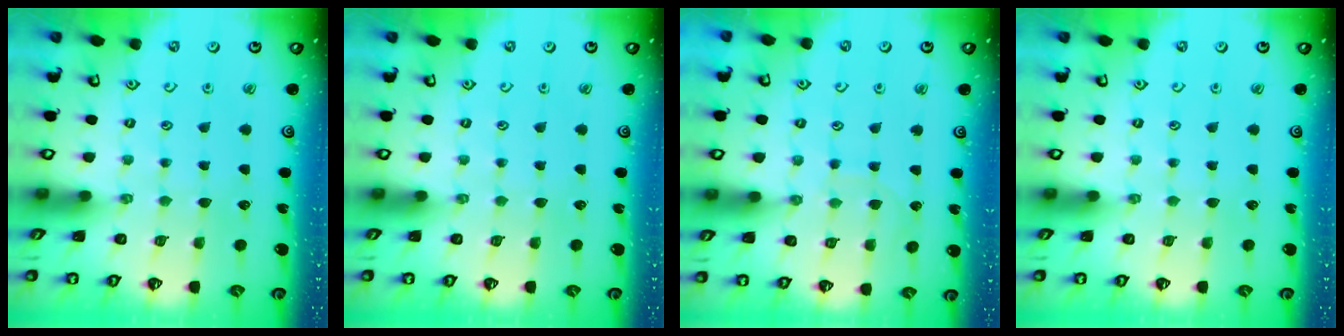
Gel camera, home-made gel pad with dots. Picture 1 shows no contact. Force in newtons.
{"total": 0.0}
{"total": 6.4, "press": 6.4, "slide": 0.2}
{"total": 0.0}